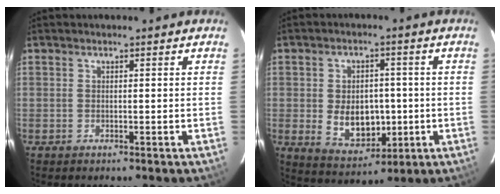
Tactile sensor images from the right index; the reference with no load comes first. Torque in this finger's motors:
{"motor_torque": [0.31, -0.02, 0.35, 0.04]}